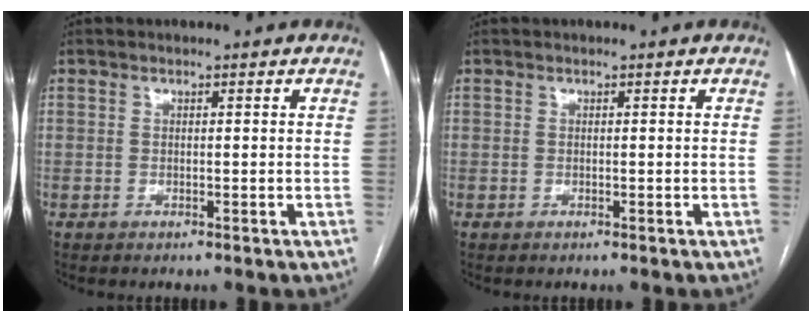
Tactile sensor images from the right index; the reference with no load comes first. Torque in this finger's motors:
{"motor_torque": [0.02, 0.02, -0.02, 0.00]}